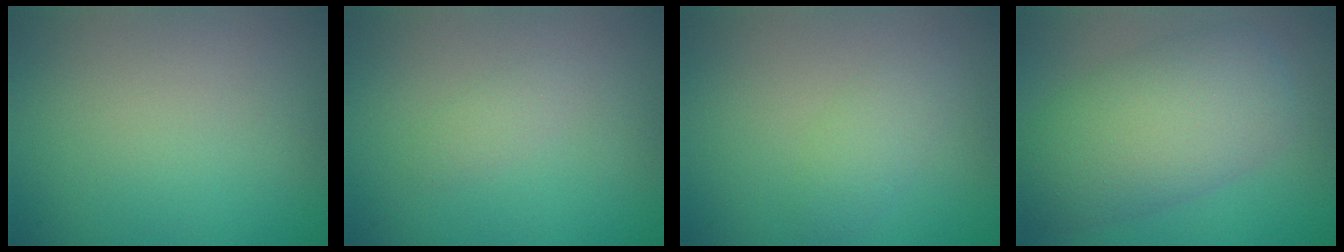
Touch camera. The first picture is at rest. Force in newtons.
{"total": 1.0, "press": 1.0, "slide": 0.0}
{"total": 2.0, "press": 2.0, "slide": 0.2}
{"total": 7.9, "press": 7.9, "slide": 0.2}